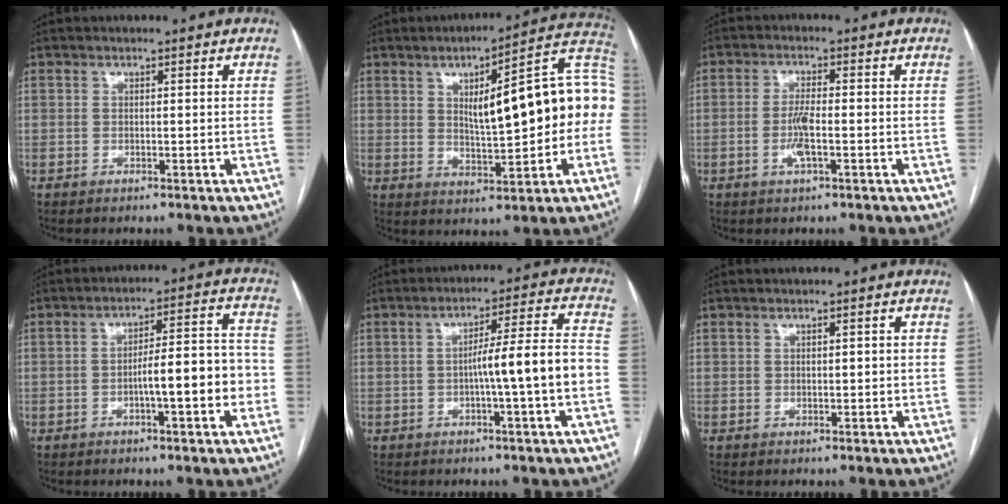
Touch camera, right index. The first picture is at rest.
{"total": 17.5, "force": [1.3, 3.9, 17.0], "torque": [-0.237, 0.037, 0.022]}
{"total": 4.1, "force": [-1.1, 0.6, 3.9], "torque": [-0.081, -0.004, -0.022]}
{"total": 9.4, "force": [-2.5, 1.5, 8.9], "torque": [-0.128, 0.029, -0.037]}
{"total": 10.6, "force": [-2.3, -1.2, 10.3], "torque": [-0.155, 0.016, -0.036]}
{"total": 0.9, "force": [0.2, 0.4, 0.7], "torque": [-0.012, 0.003, 0.005]}